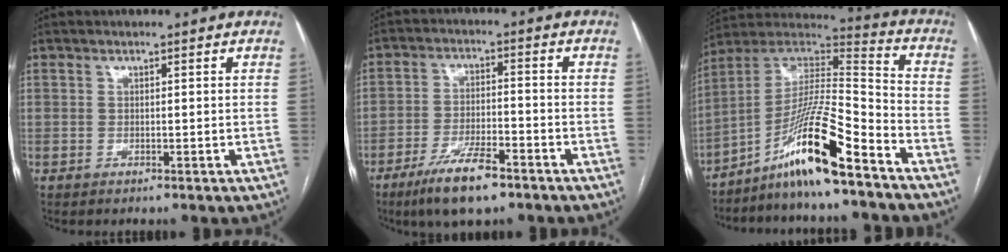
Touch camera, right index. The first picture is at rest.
{"total": 9.4, "force": [-6.3, 2.2, 6.6], "torque": [-0.125, -0.012, -0.108]}
{"total": 15.5, "force": [-10.2, 0.4, 11.7], "torque": [-0.222, 0.009, -0.183]}